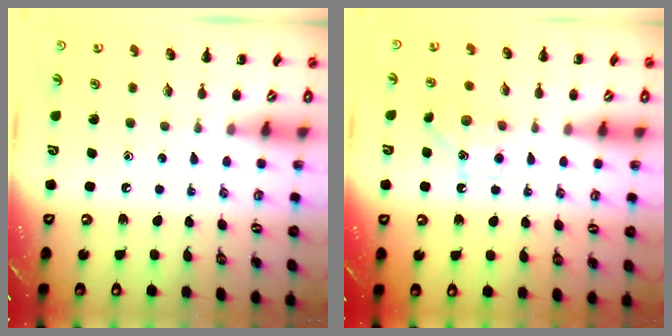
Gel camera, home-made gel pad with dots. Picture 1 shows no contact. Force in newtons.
{"total": 6.8, "press": 6.8, "slide": 1.0}